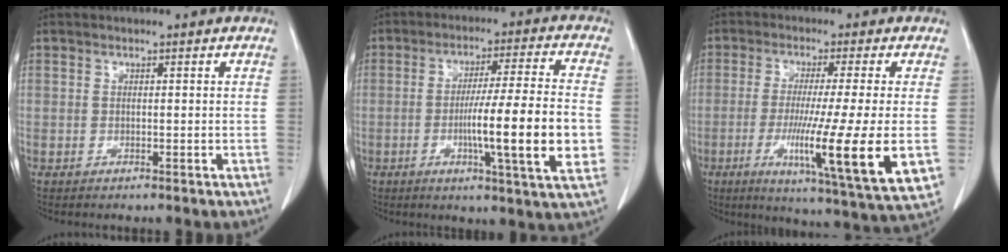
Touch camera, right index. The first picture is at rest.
{"total": 15.7, "force": [-2.9, -0.7, 15.4], "torque": [-0.243, -0.011, -0.053]}
{"total": 16.8, "force": [-3.3, -0.6, 16.5], "torque": [-0.252, -0.044, -0.054]}